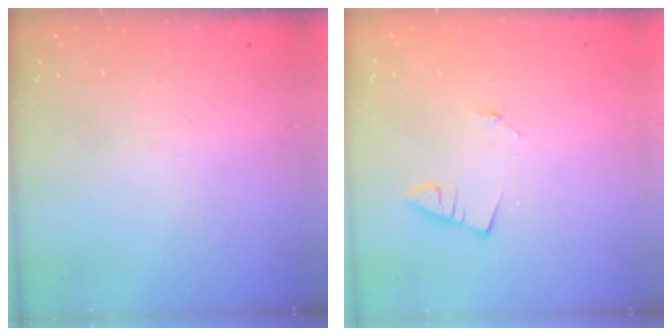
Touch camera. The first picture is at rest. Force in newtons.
{"total": 1.2, "press": 1.2, "slide": 0.1}